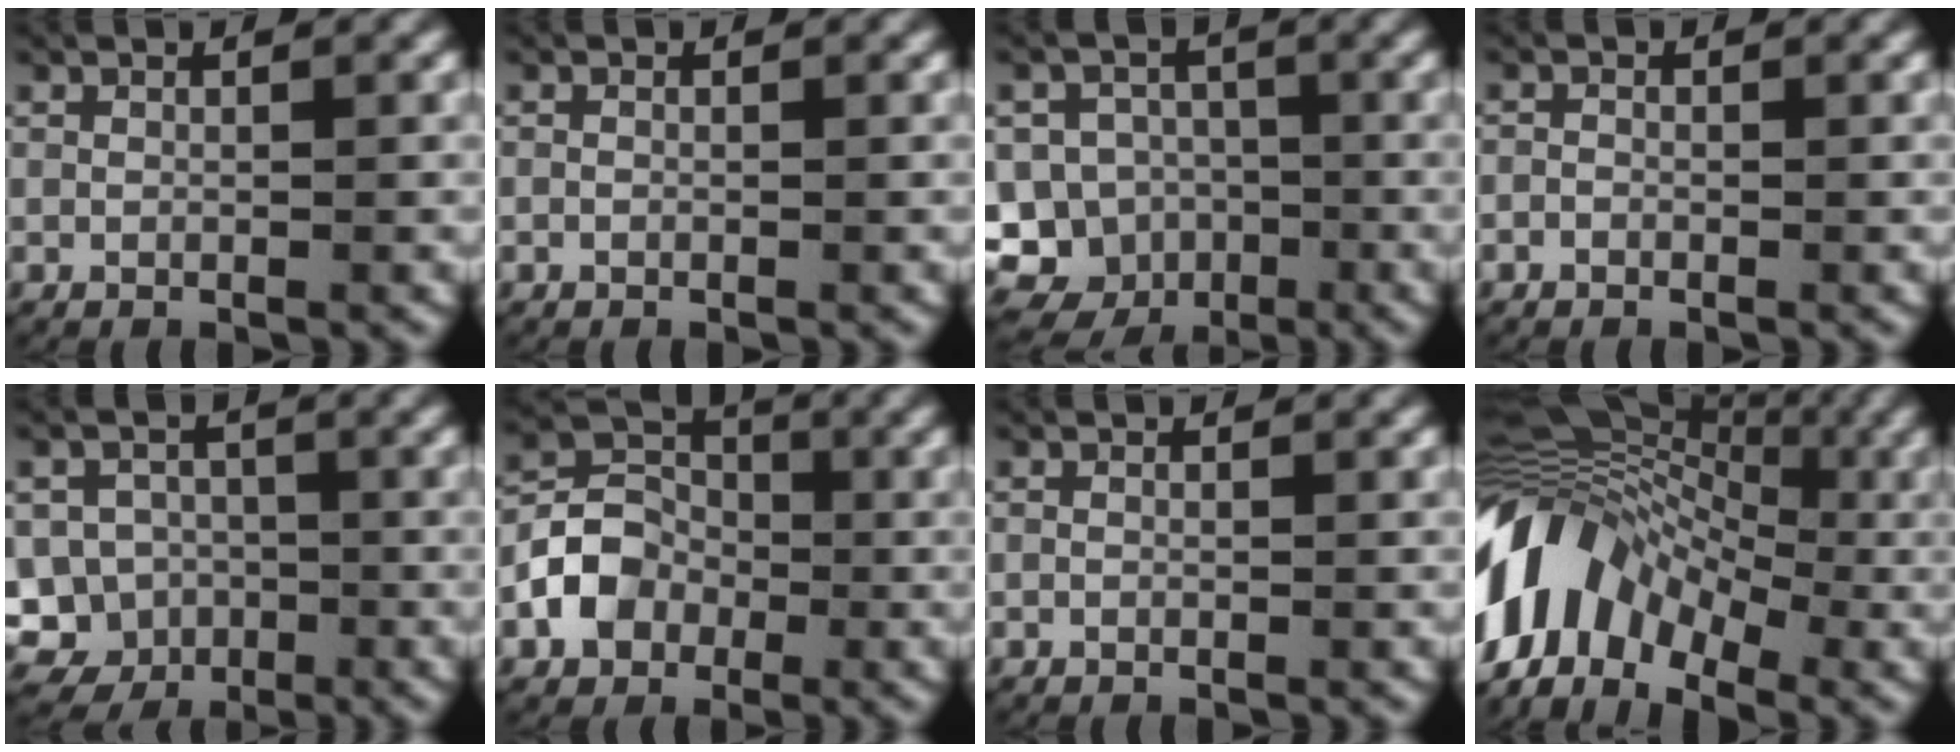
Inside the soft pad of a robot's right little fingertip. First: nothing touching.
{"total": 0.0}
{"total": 15.0, "force": [-5.4, 13.4, 4.1], "torque": [-0.096, -0.067, -0.092]}
{"total": 0.7, "force": [-0.5, 0.5, 0.0], "torque": [-0.003, -0.001, -0.011]}
{"total": 11.7, "force": [-4.8, 10.3, 2.6], "torque": [-0.060, -0.046, -0.084]}
{"total": 6.1, "force": [-1.0, 5.1, 3.3], "torque": [-0.071, 0.000, -0.021]}
{"total": 0.0}
{"total": 16.4, "force": [-2.6, 13.0, 9.6], "torque": [-0.208, -0.018, -0.046]}